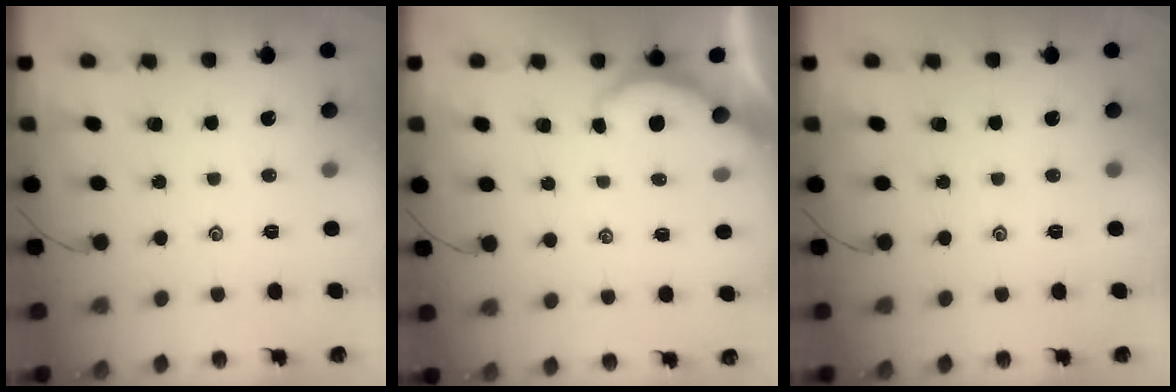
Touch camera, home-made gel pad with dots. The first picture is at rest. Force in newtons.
{"total": 2.7, "press": 2.7, "slide": 0.3}
{"total": 0.0}